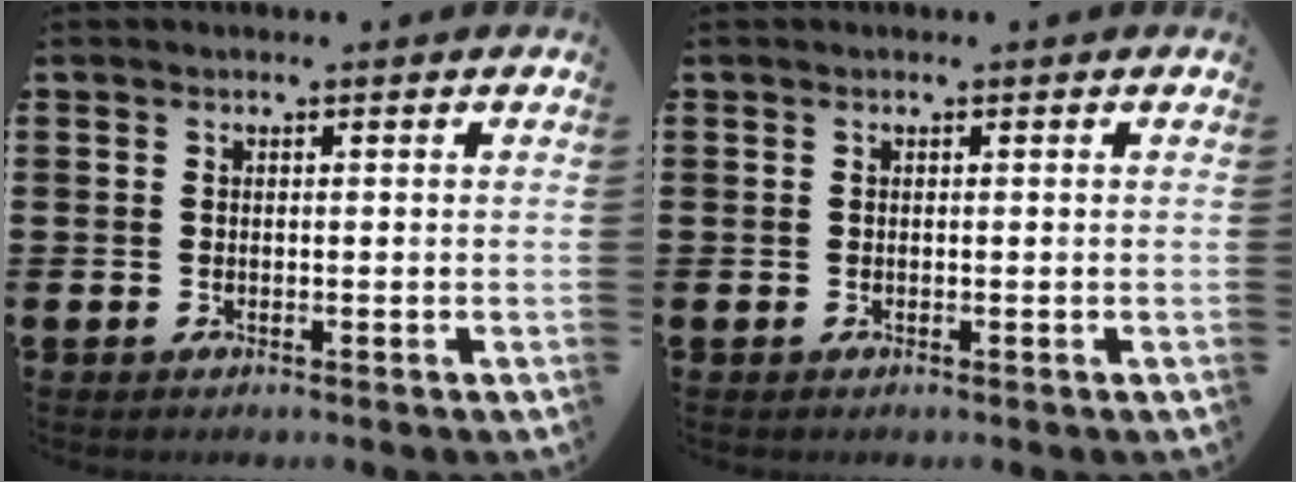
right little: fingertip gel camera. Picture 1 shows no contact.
{"total": 0.0}